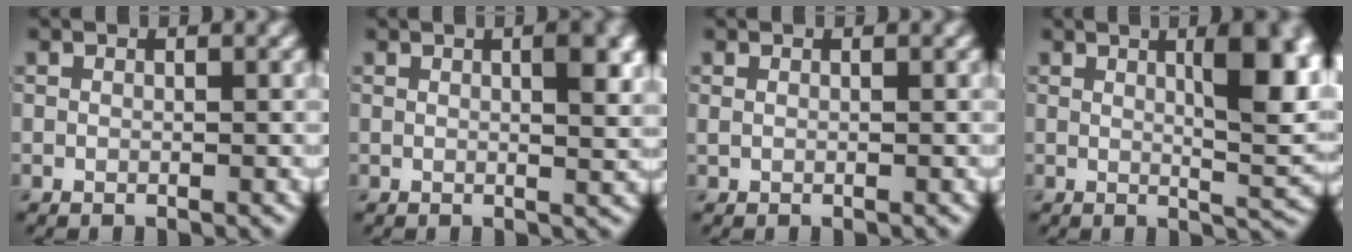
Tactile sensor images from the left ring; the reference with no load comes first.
{"total": 3.4, "force": [1.1, 1.0, 3.1], "torque": [-0.035, 0.004, 0.014]}
{"total": 0.0}
{"total": 7.4, "force": [2.0, 2.1, 6.9], "torque": [-0.076, 0.000, 0.032]}